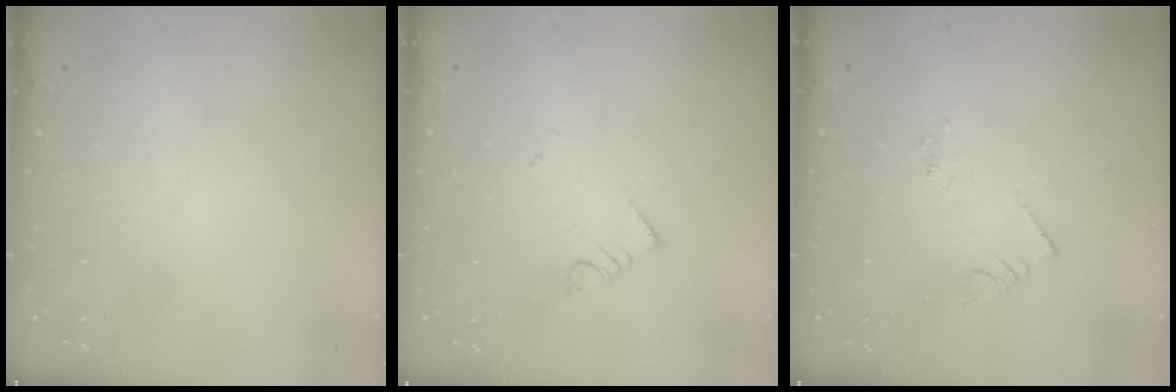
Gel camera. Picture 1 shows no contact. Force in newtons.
{"total": 3.2, "press": 3.2, "slide": 0.3}
{"total": 2.2, "press": 2.2, "slide": 0.1}